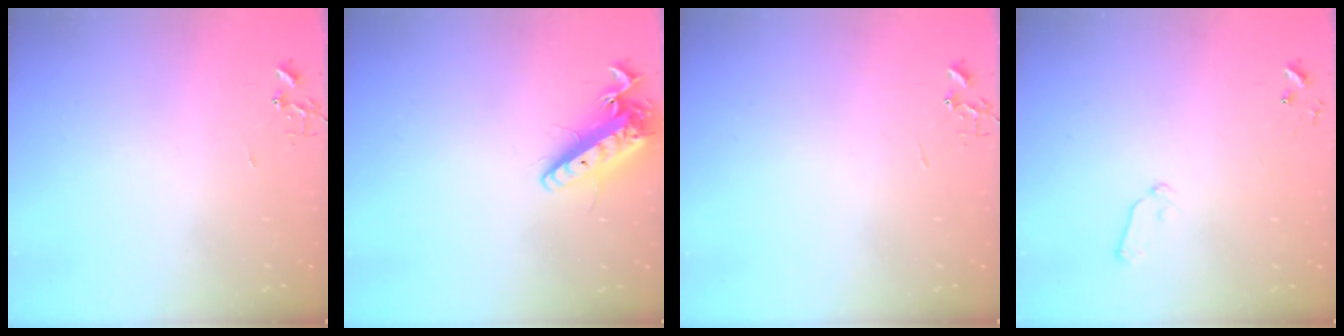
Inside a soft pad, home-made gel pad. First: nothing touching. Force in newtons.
{"total": 14.5, "press": 14.2, "slide": 2.8}
{"total": 0.0}
{"total": 6.5, "press": 6.4, "slide": 1.0}